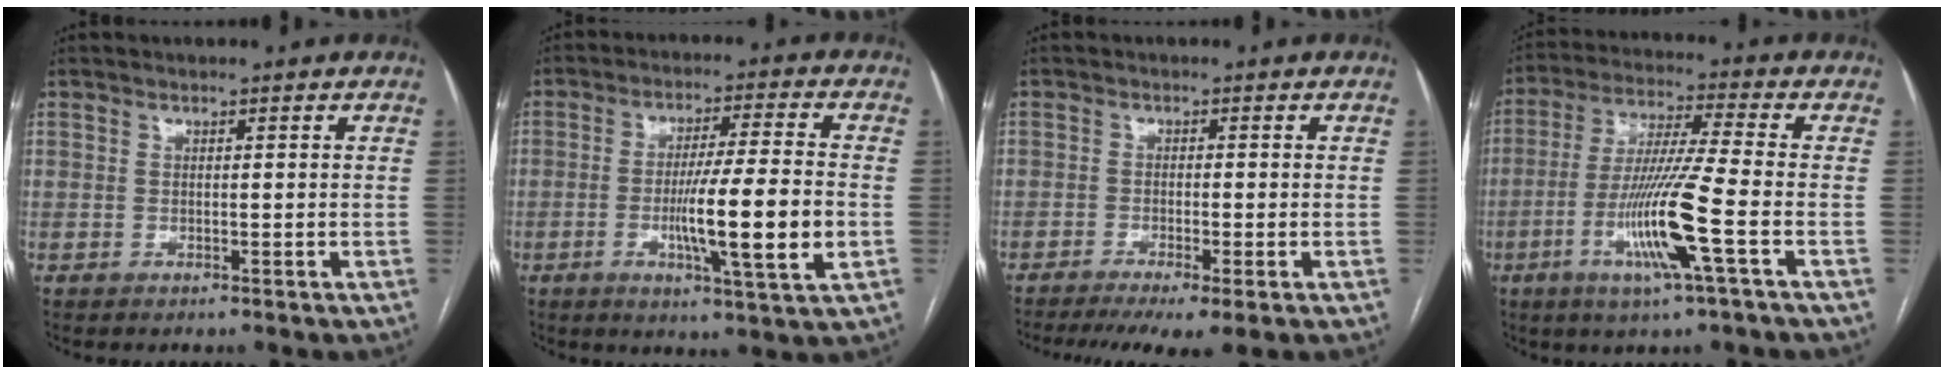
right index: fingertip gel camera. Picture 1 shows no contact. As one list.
[{"total": 12.5, "force": [-2.4, -0.1, 12.2], "torque": [-0.201, -0.010, -0.043]}, {"total": 8.2, "force": [-5.6, 1.0, 5.9], "torque": [-0.091, -0.014, -0.090]}, {"total": 12.6, "force": [-4.1, -1.0, 11.9], "torque": [-0.234, -0.014, -0.082]}]